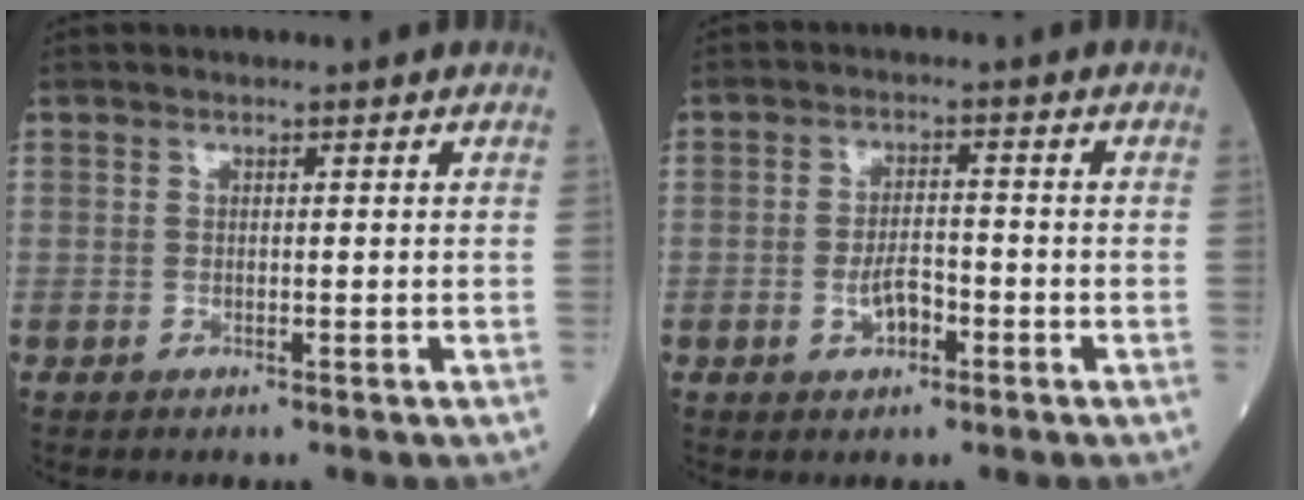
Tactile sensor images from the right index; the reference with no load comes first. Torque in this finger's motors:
{"motor_torque": [0.41, -0.23, 0.24, 0.07]}